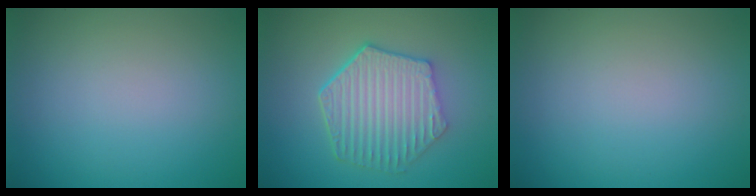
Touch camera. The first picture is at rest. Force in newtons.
{"total": 6.1, "press": 4.7, "slide": 3.8}
{"total": 0.0}